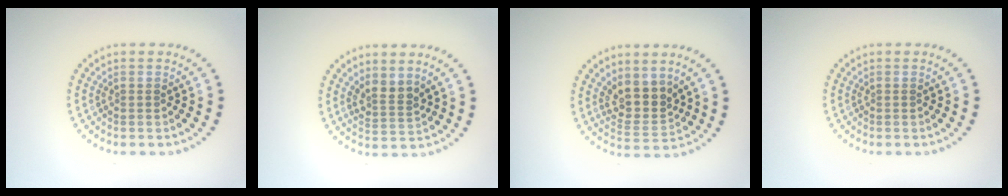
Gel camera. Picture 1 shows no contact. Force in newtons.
{"total": 2.3, "press": 1.7, "slide": 1.5}
{"total": 3.4, "press": 2.8, "slide": 2.0}
{"total": 0.0}